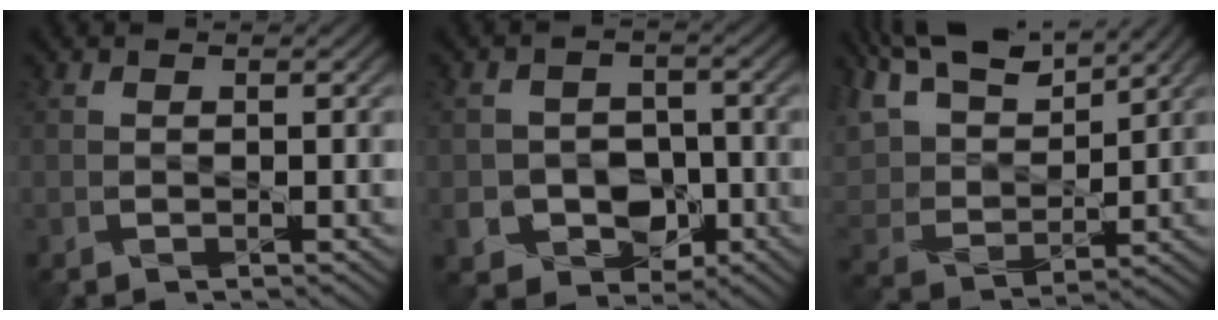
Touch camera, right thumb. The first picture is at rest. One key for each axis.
{"total": 6.4, "fx": -2.6, "fy": 5.4, "fz": 2.3, "tx": -0.040, "ty": -0.017, "tz": -0.045}
{"total": 11.0, "fx": 8.6, "fy": 4.2, "fz": 5.4, "tx": -0.153, "ty": 0.019, "tz": 0.162}